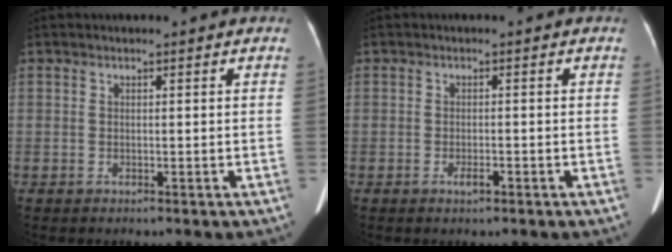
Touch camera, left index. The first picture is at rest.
{"total": 1.4, "force": [-0.8, 0.4, 1.0], "torque": [-0.019, -0.001, -0.011]}